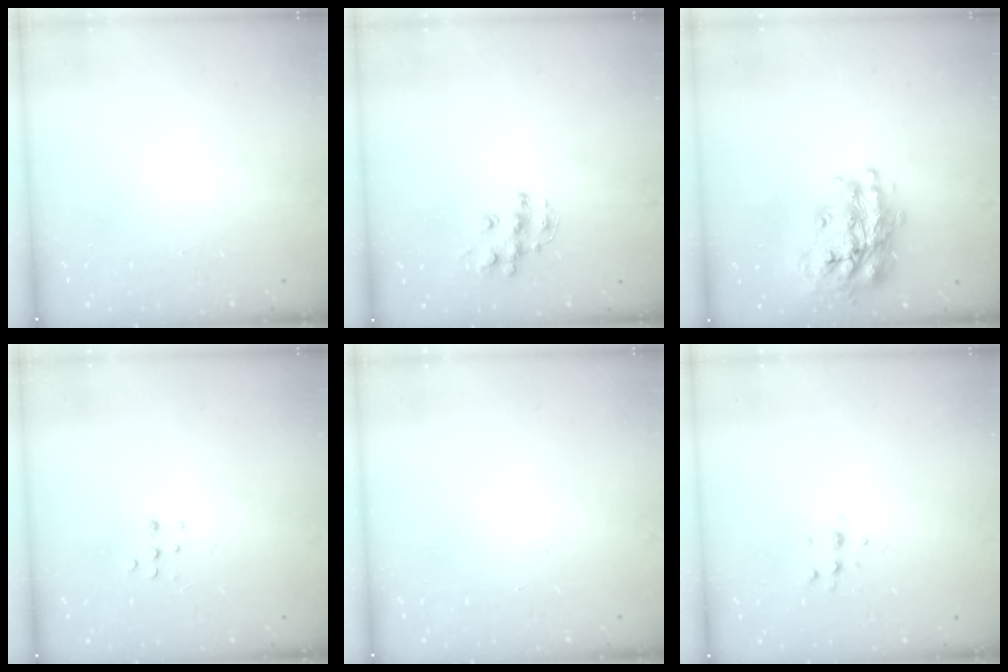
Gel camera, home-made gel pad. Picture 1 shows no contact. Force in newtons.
{"total": 9.8, "press": 9.8, "slide": 0.6}
{"total": 20.1, "press": 20.1, "slide": 1.4}
{"total": 3.8, "press": 3.7, "slide": 0.9}
{"total": 0.0}
{"total": 3.9, "press": 3.8, "slide": 1.2}